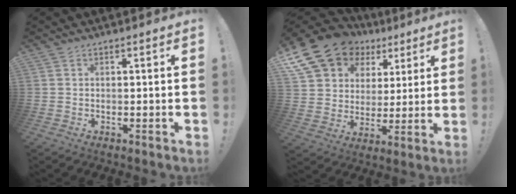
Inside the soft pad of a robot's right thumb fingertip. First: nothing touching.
{"total": 16.0, "force": [10.1, 10.9, 5.8], "torque": [-0.106, -0.062, 0.204]}